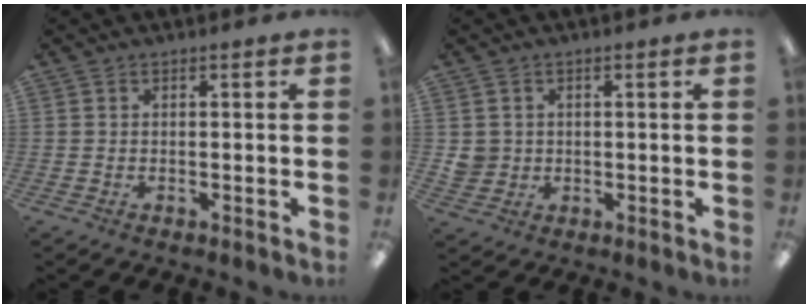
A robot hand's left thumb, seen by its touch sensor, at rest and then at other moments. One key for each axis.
{"total": 3.6, "fx": 0.5, "fy": 3.6, "fz": 0.3, "tx": -0.006, "ty": 0.006, "tz": 0.009}